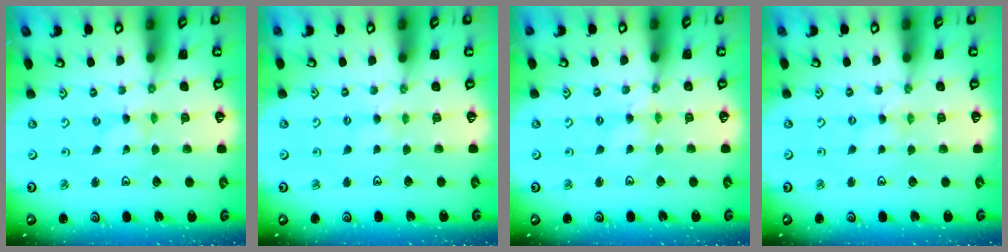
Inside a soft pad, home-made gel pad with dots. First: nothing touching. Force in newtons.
{"total": 2.8, "press": 2.8, "slide": 0.3}
{"total": 0.7, "press": 0.7, "slide": 0.2}
{"total": 0.0}